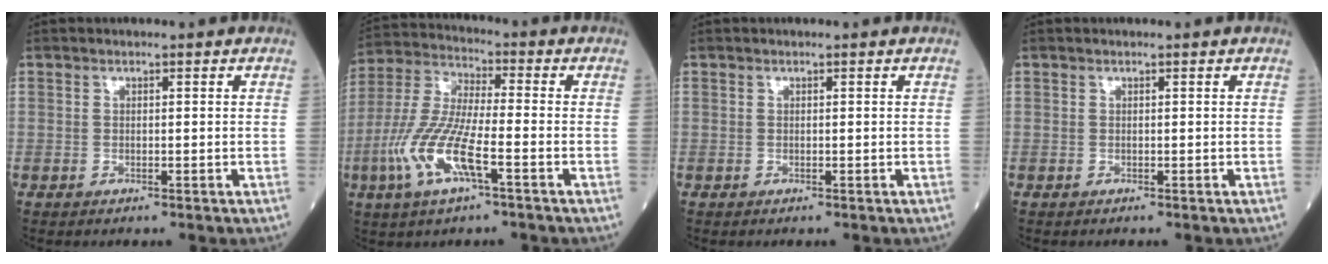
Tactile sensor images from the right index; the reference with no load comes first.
{"total": 12.4, "force": [-4.5, 2.4, 11.3], "torque": [-0.251, -0.006, -0.088]}
{"total": 0.0}
{"total": 0.0}